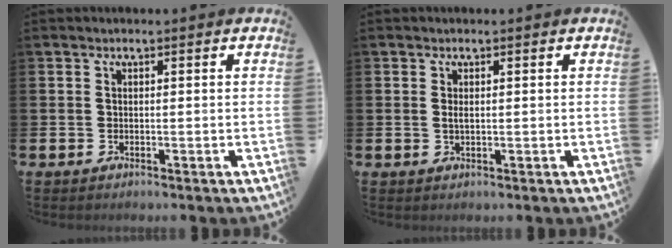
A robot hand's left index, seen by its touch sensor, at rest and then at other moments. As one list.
[{"total": 0.8, "force": [0.2, 0.3, 0.7], "torque": [-0.008, 0.001, 0.001]}]